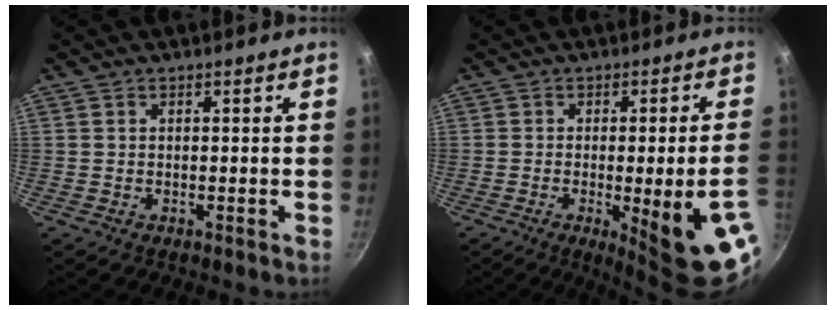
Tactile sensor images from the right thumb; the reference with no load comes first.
{"total": 15.5, "force": [-4.7, 2.6, 14.6], "torque": [-0.174, 0.006, -0.049]}